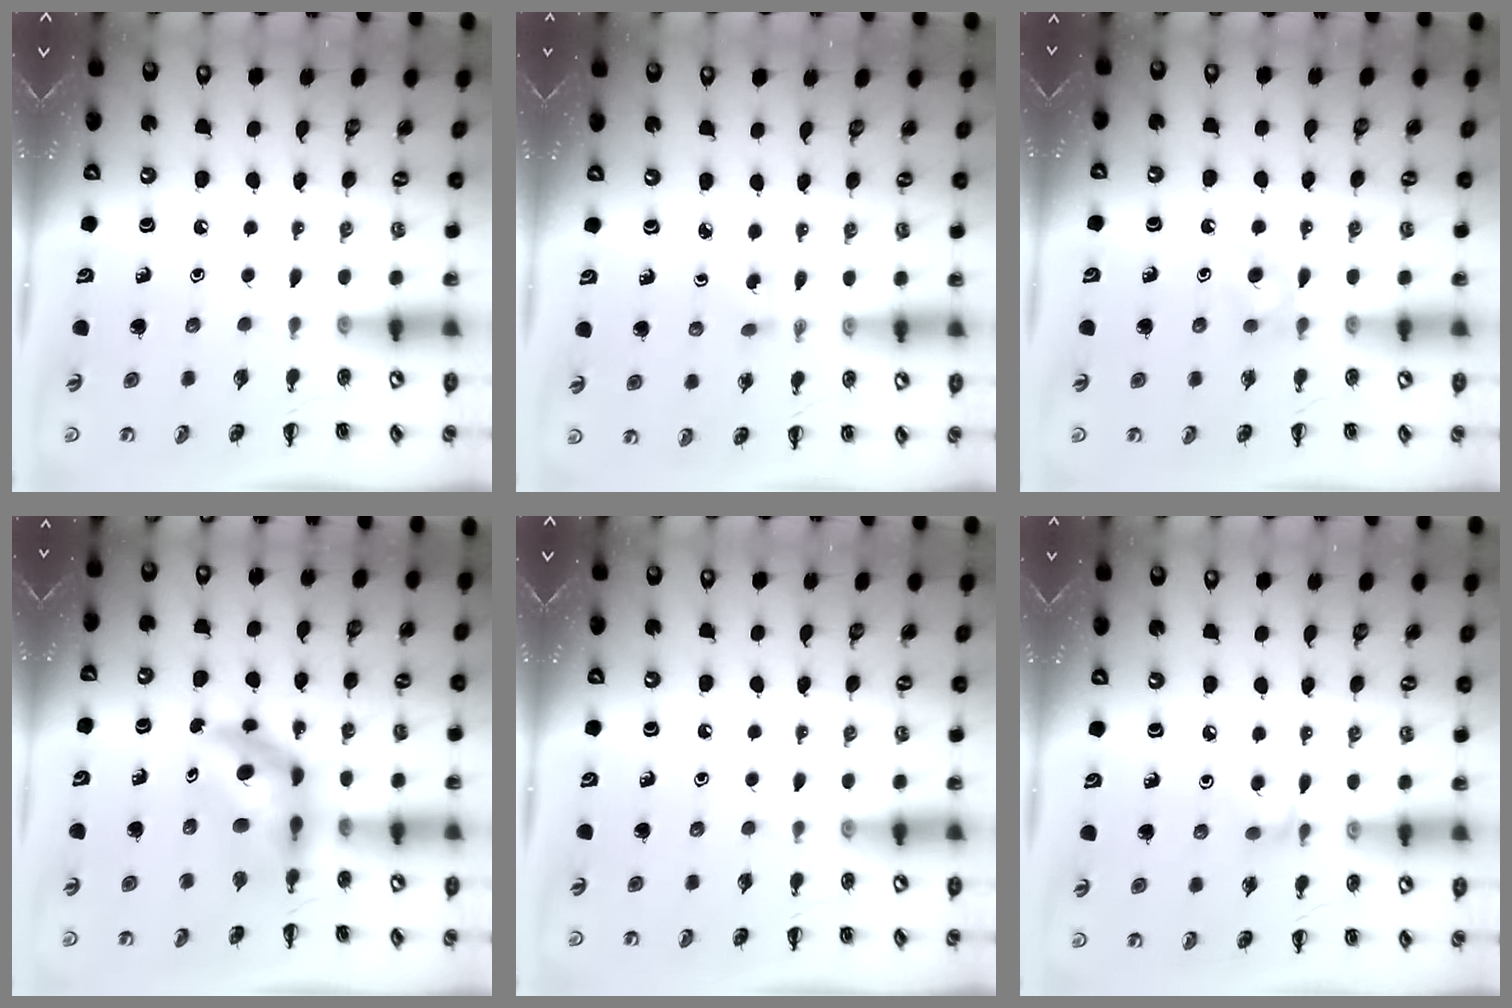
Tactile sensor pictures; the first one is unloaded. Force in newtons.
{"total": 2.8, "press": 2.5, "slide": 1.2}
{"total": 4.1, "press": 3.9, "slide": 1.4}
{"total": 6.0, "press": 5.7, "slide": 1.9}
{"total": 0.0}
{"total": 4.0, "press": 3.7, "slide": 1.5}